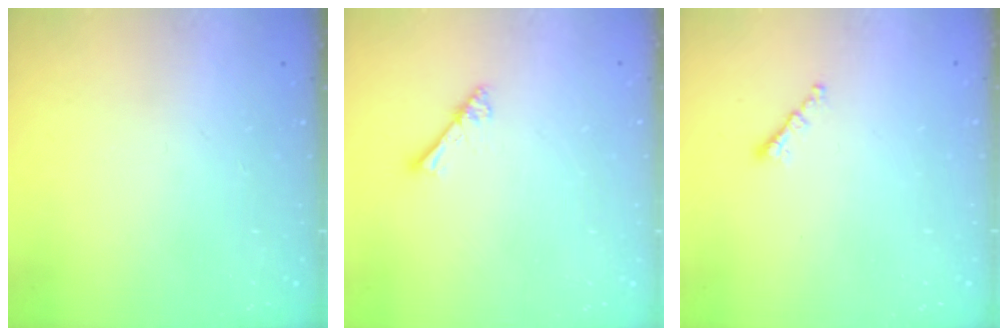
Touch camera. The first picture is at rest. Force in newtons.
{"total": 2.8, "press": 2.8, "slide": 0.3}
{"total": 1.2, "press": 1.1, "slide": 0.5}